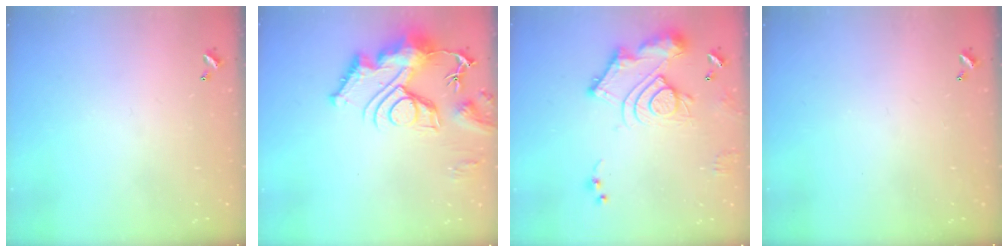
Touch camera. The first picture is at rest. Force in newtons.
{"total": 16.0, "press": 15.9, "slide": 1.6}
{"total": 15.8, "press": 15.7, "slide": 1.8}
{"total": 0.0}